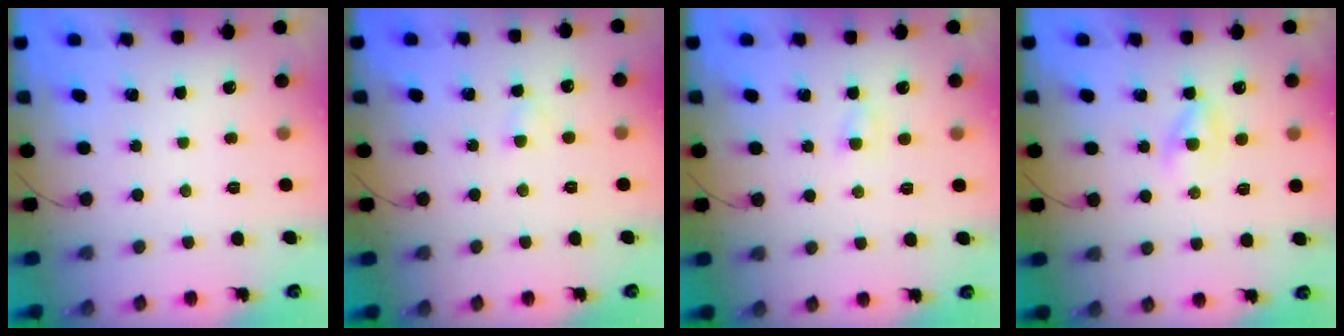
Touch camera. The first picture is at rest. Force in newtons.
{"total": 1.8, "press": 1.5, "slide": 0.9}
{"total": 1.5, "press": 1.4, "slide": 0.6}
{"total": 2.2, "press": 2.0, "slide": 1.0}